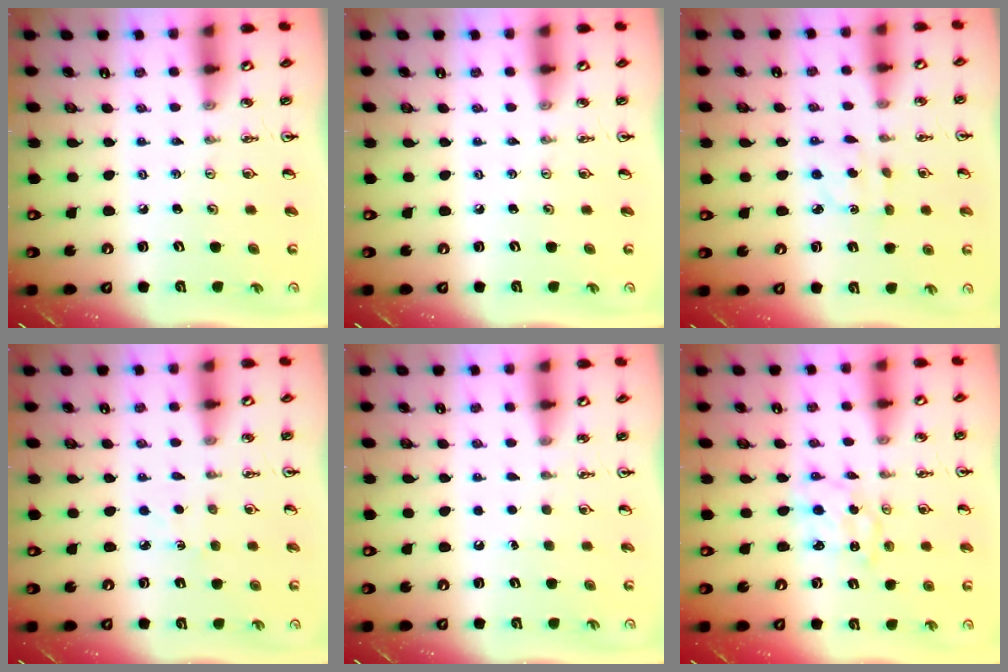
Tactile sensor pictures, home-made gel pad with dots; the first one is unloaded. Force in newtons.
{"total": 0.0}
{"total": 2.4, "press": 2.2, "slide": 0.8}
{"total": 2.9, "press": 2.9, "slide": 0.3}
{"total": 1.4, "press": 1.4, "slide": 0.1}
{"total": 1.7, "press": 1.7, "slide": 0.1}